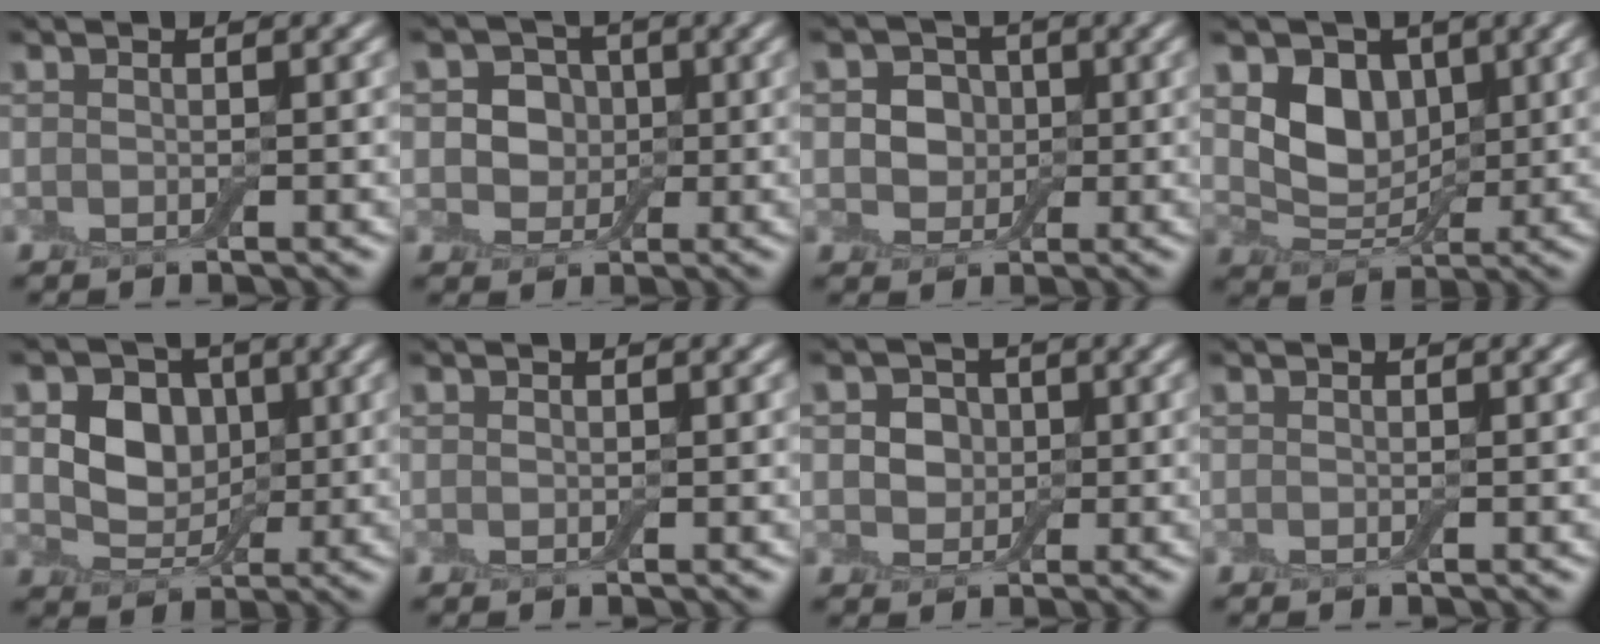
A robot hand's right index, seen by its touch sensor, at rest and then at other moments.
{"total": 4.3, "force": [0.6, 3.7, 2.0], "torque": [-0.024, 0.010, -0.012]}
{"total": 3.9, "force": [0.5, 3.3, 1.9], "torque": [-0.023, 0.008, -0.013]}
{"total": 4.8, "force": [1.4, 3.6, 2.8], "torque": [-0.058, -0.009, 0.020]}
{"total": 5.2, "force": [1.1, 4.1, 3.1], "torque": [-0.060, -0.006, 0.005]}
{"total": 0.0}
{"total": 3.3, "force": [0.5, 2.8, 1.7], "torque": [-0.018, 0.009, -0.011]}
{"total": 0.0}